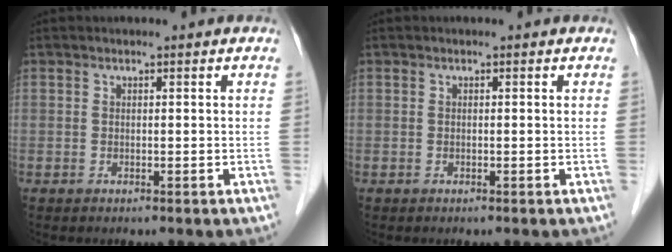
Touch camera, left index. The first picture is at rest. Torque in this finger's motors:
{"motor_torque": [-0.04, -0.03, 0.00, 0.00]}